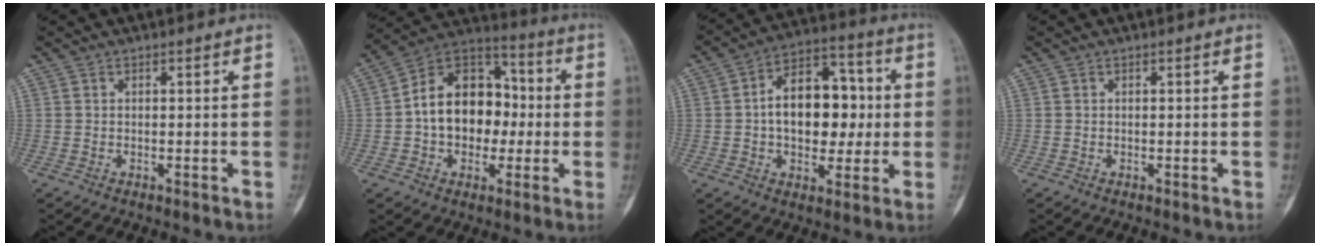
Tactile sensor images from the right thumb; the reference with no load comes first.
{"total": 16.7, "force": [-0.4, 12.2, 11.4], "torque": [-0.136, 0.037, -0.015]}
{"total": 15.9, "force": [0.5, 10.2, 12.1], "torque": [-0.139, 0.029, 0.003]}
{"total": 0.0}